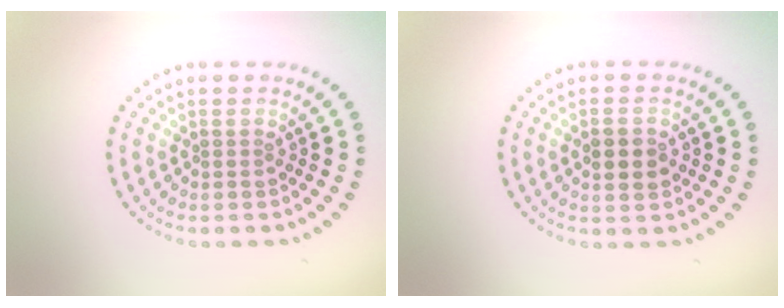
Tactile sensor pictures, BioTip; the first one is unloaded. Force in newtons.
{"total": 2.3, "press": 2.3, "slide": 0.2}